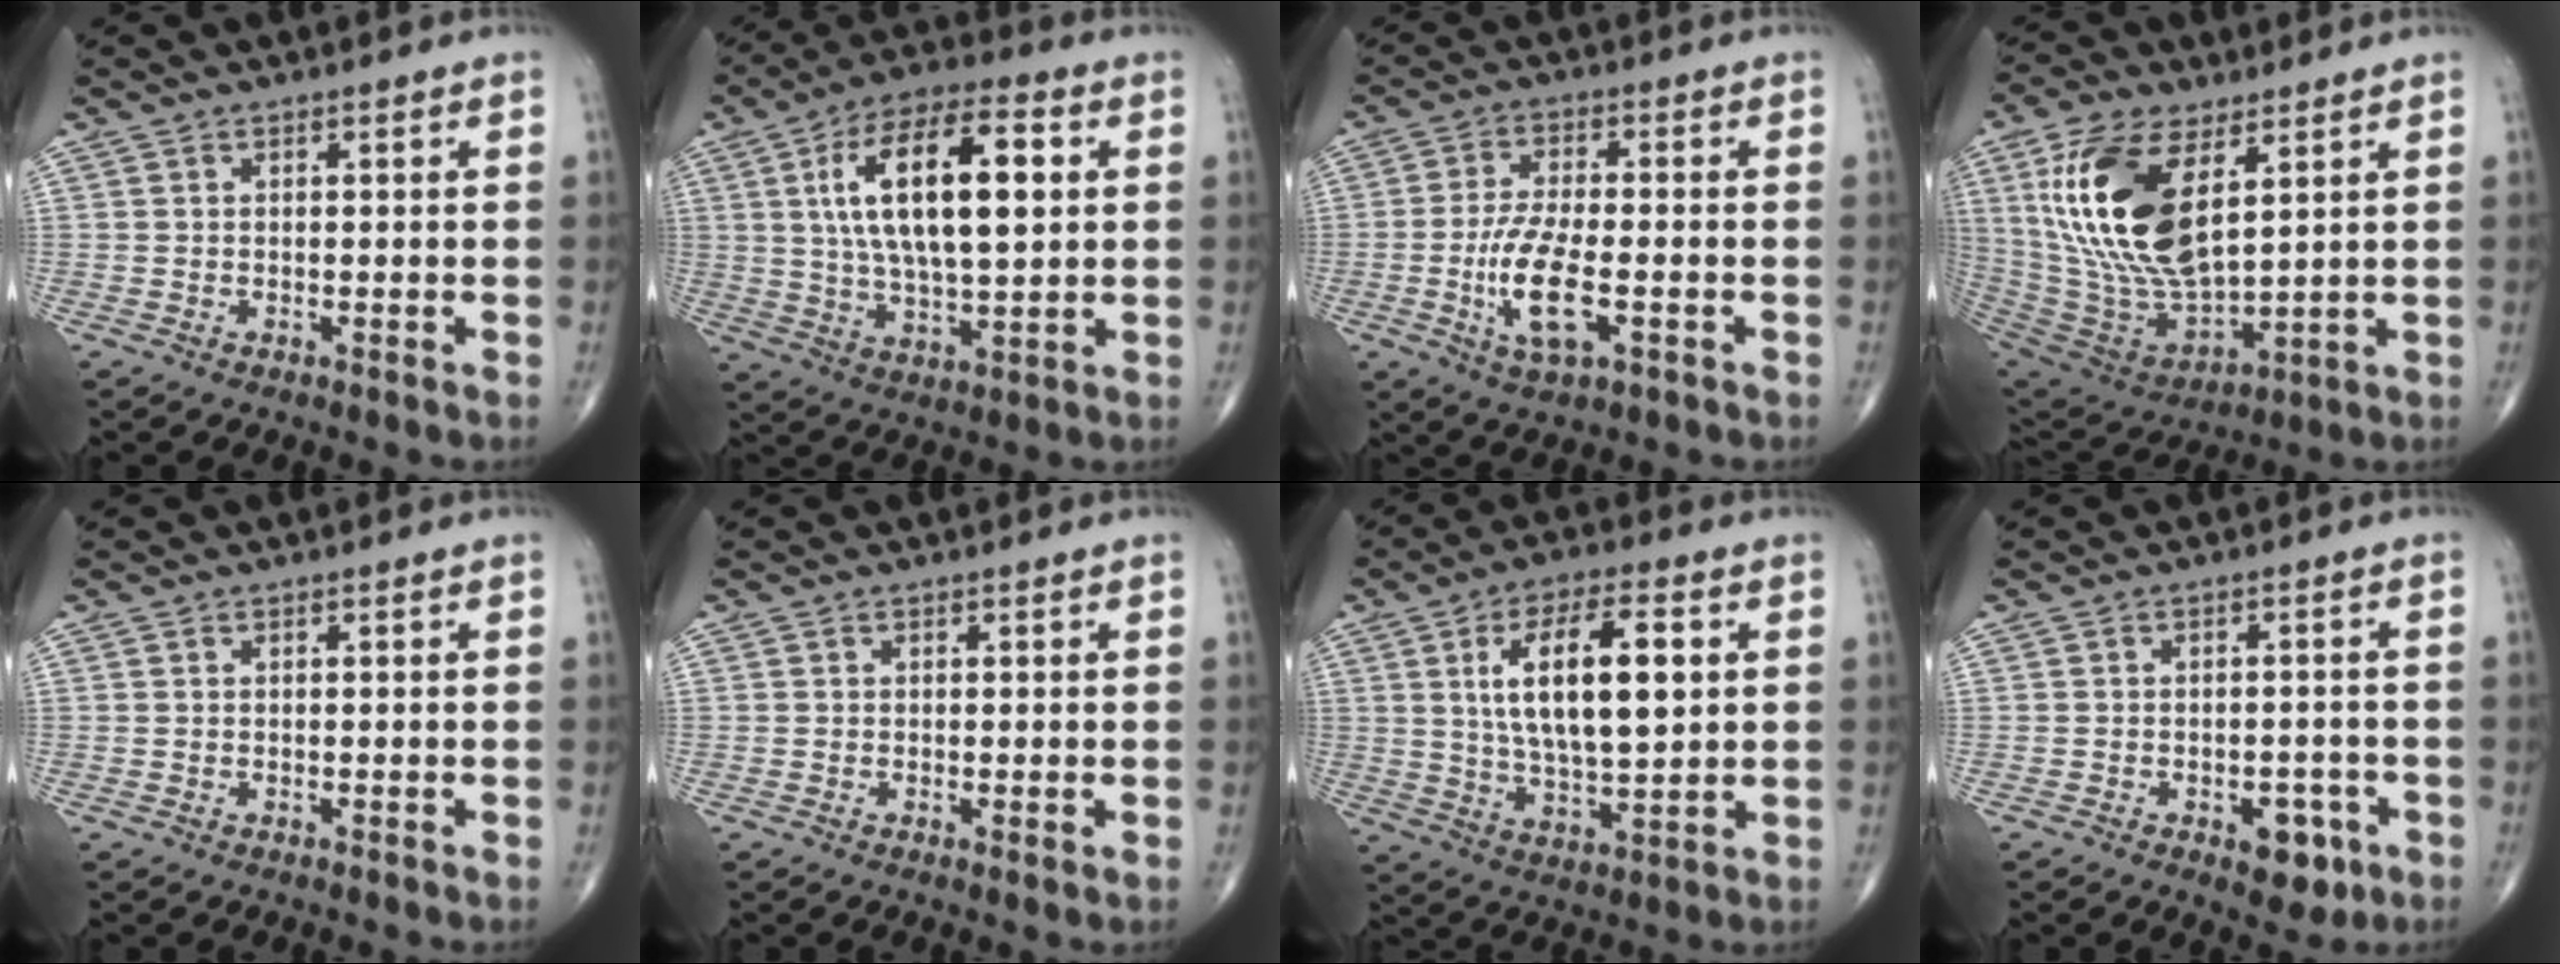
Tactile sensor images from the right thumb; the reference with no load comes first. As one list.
[{"total": 19.2, "force": [4.2, 7.9, 17.0], "torque": [-0.286, 0.006, 0.069]}, {"total": 10.0, "force": [-2.7, 3.7, 8.8], "torque": [-0.176, 0.005, -0.047]}, {"total": 21.8, "force": [7.0, 10.3, 17.9], "torque": [-0.350, -0.030, 0.141]}, {"total": 0.0}, {"total": 0.7, "force": [0.0, 0.2, 0.7], "torque": [-0.013, -0.004, -0.003]}, {"total": 15.9, "force": [3.4, 6.4, 14.1], "torque": [-0.232, -0.005, 0.063]}, {"total": 6.0, "force": [-2.8, 3.4, 4.2], "torque": [-0.029, 0.014, -0.031]}]